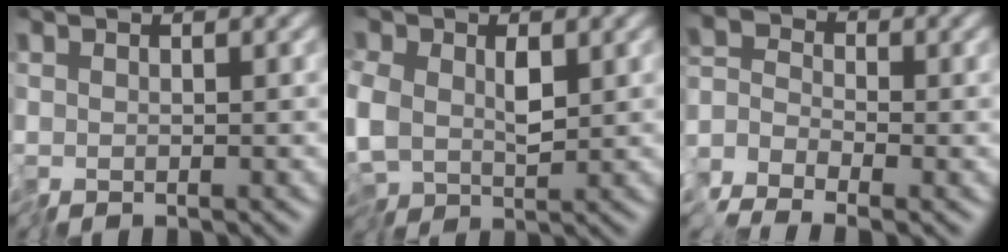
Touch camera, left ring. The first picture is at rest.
{"total": 5.4, "force": [0.0, 3.8, 3.9], "torque": [-0.090, -0.013, 0.003]}
{"total": 2.3, "force": [-2.2, 0.5, 0.0], "torque": [0.000, 0.003, -0.059]}